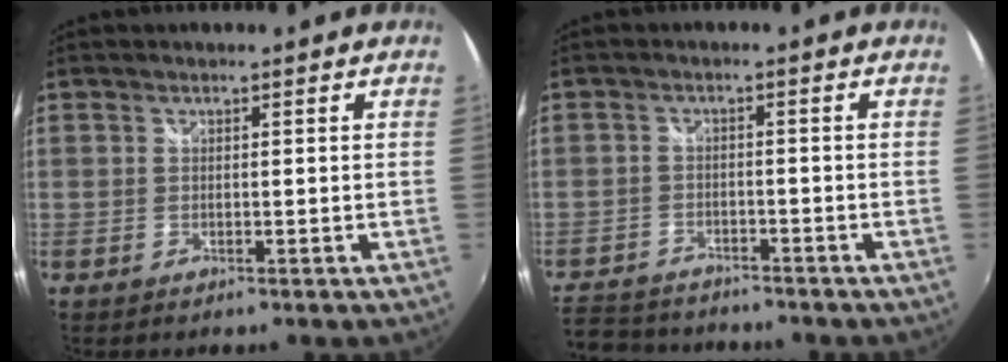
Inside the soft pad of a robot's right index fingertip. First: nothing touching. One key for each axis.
{"total": 11.0, "fx": -9.5, "fy": 4.8, "fz": 3.1, "tx": -0.105, "ty": 0.003, "tz": -0.158}